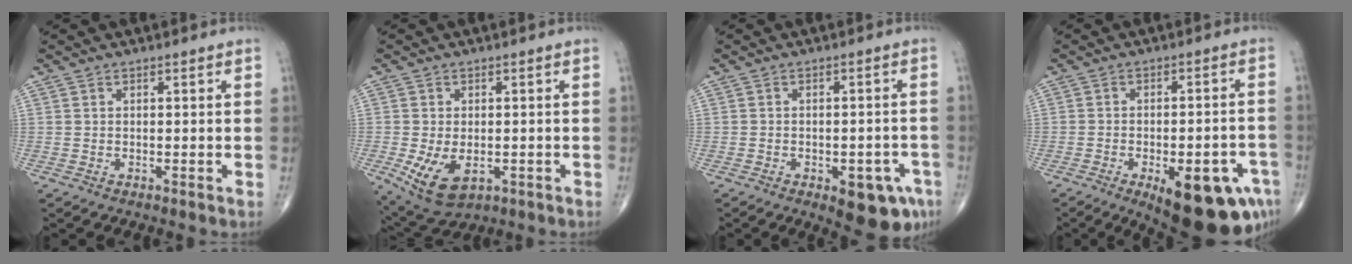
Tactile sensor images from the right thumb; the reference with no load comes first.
{"total": 9.0, "force": [-2.5, 5.4, 6.8], "torque": [-0.119, -0.007, -0.029]}
{"total": 9.5, "force": [-4.7, 4.1, 7.1], "torque": [-0.064, 0.019, -0.052]}
{"total": 18.0, "force": [-8.6, 6.9, 14.2], "torque": [-0.130, 0.024, -0.101]}